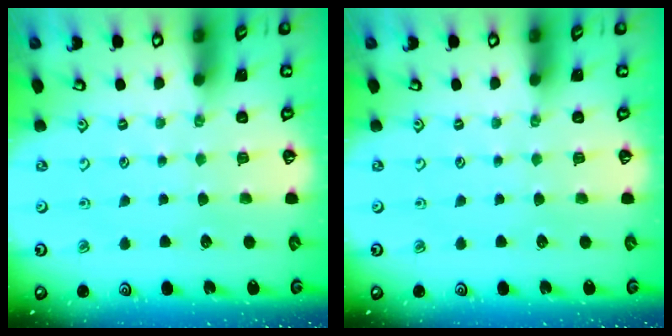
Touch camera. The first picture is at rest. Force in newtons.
{"total": 0.0}